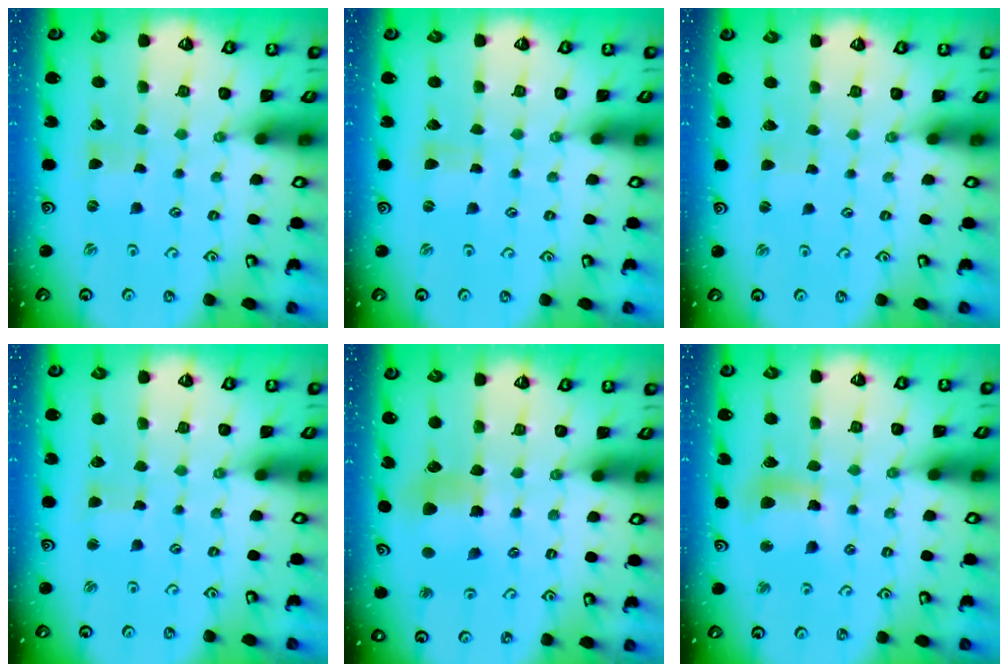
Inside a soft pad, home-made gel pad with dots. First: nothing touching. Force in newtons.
{"total": 0.0}
{"total": 0.9, "press": 0.9, "slide": 0.2}
{"total": 2.3, "press": 2.3, "slide": 0.4}
{"total": 7.1, "press": 7.1, "slide": 0.6}
{"total": 10.6, "press": 10.5, "slide": 1.5}